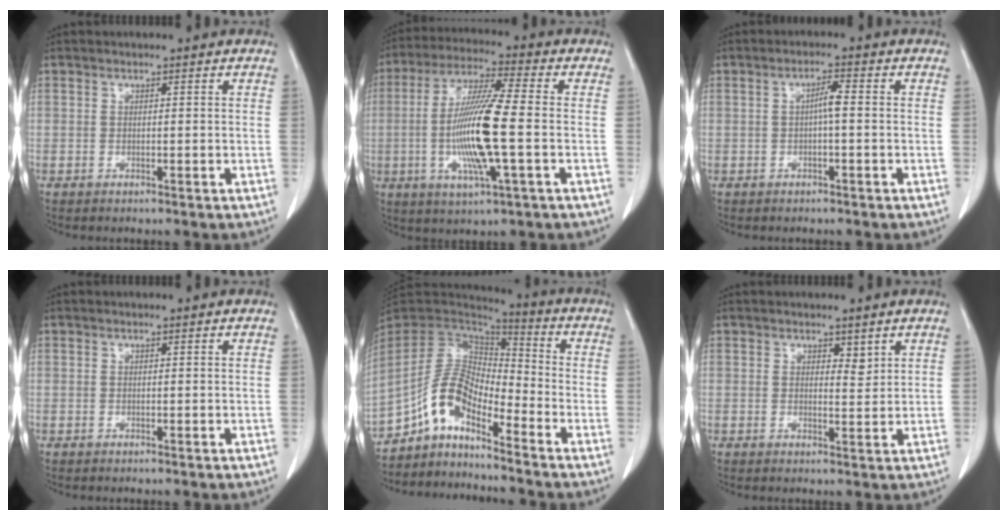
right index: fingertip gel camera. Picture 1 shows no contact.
{"total": 14.0, "force": [-2.0, 0.9, 13.8], "torque": [-0.274, -0.008, -0.041]}
{"total": 2.5, "force": [-0.2, 0.2, 2.4], "torque": [-0.042, 0.004, -0.003]}
{"total": 0.0}
{"total": 9.6, "force": [-6.7, 3.3, 6.0], "torque": [-0.127, 0.034, -0.129]}
{"total": 1.7, "force": [1.2, 0.8, 1.0], "torque": [-0.013, -0.009, 0.021]}